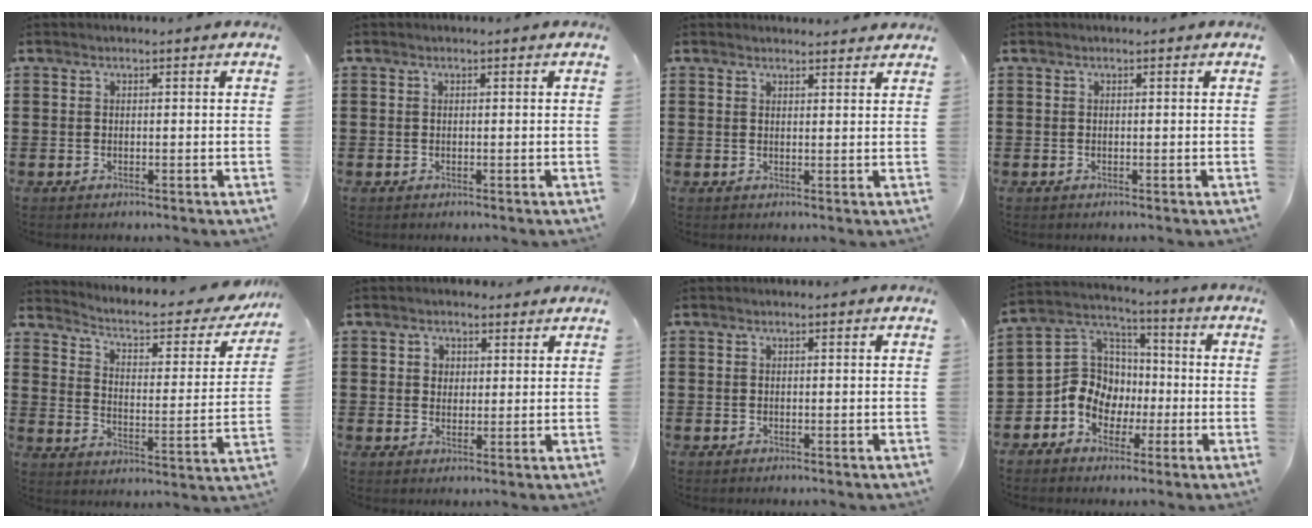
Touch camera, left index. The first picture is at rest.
{"total": 0.0}
{"total": 1.7, "force": [1.7, 0.2, 0.2], "torque": [-0.007, 0.002, 0.033]}
{"total": 0.0}
{"total": 4.3, "force": [3.3, 0.9, 2.6], "torque": [-0.068, -0.026, 0.046]}
{"total": 2.7, "force": [1.5, 2.2, 0.1], "torque": [-0.005, 0.008, 0.024]}
{"total": 0.0}
{"total": 8.8, "force": [-2.4, 8.0, 2.7], "torque": [-0.099, 0.008, -0.050]}